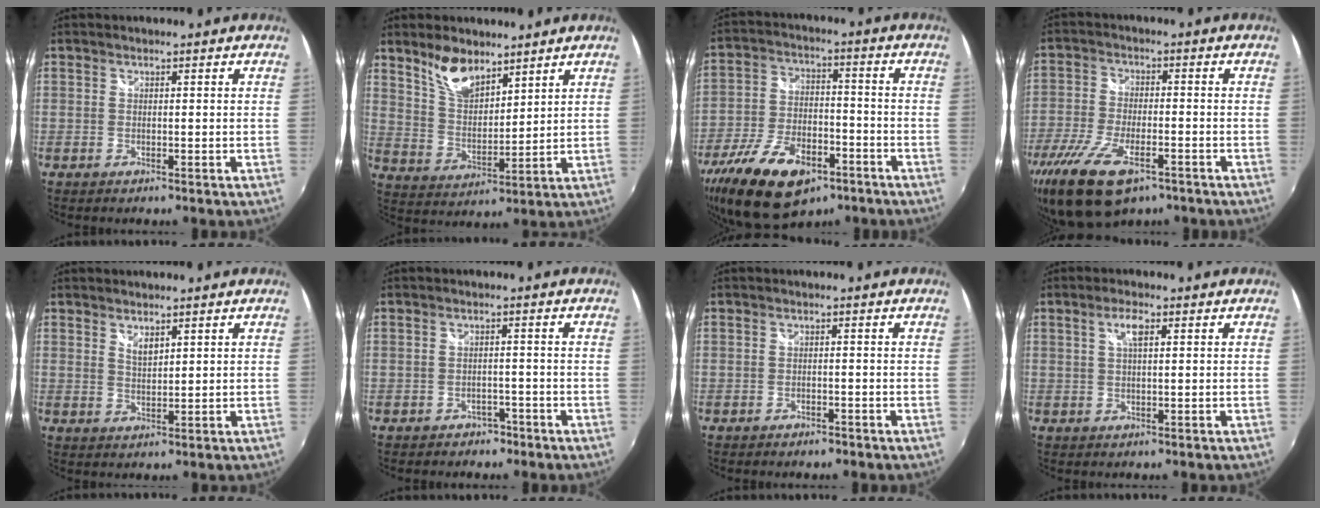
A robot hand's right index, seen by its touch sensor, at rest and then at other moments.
{"total": 8.9, "force": [6.6, 3.9, 4.6], "torque": [-0.082, 0.006, 0.131]}
{"total": 19.4, "force": [-11.6, 9.7, 12.1], "torque": [-0.261, -0.030, -0.194]}
{"total": 13.2, "force": [-8.3, 5.6, 8.7], "torque": [-0.200, -0.036, -0.155]}
{"total": 2.5, "force": [1.9, 0.9, 1.4], "torque": [-0.022, -0.004, 0.033]}
{"total": 3.6, "force": [-2.7, 2.3, 0.8], "torque": [-0.018, 0.002, -0.035]}
{"total": 1.7, "force": [-1.4, 0.7, 0.6], "torque": [-0.013, -0.004, -0.021]}
{"total": 2.9, "force": [1.1, 0.9, 2.5], "torque": [-0.047, 0.005, 0.018]}